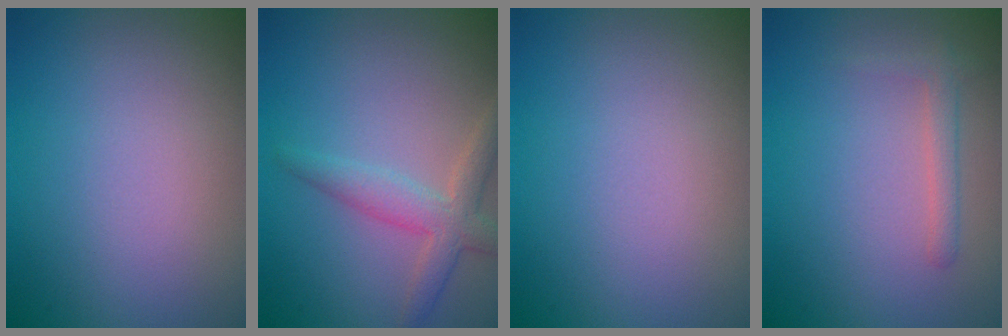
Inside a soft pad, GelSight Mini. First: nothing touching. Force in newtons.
{"total": 3.0, "press": 3.0, "slide": 0.1}
{"total": 0.0}
{"total": 0.9, "press": 0.9, "slide": 0.1}